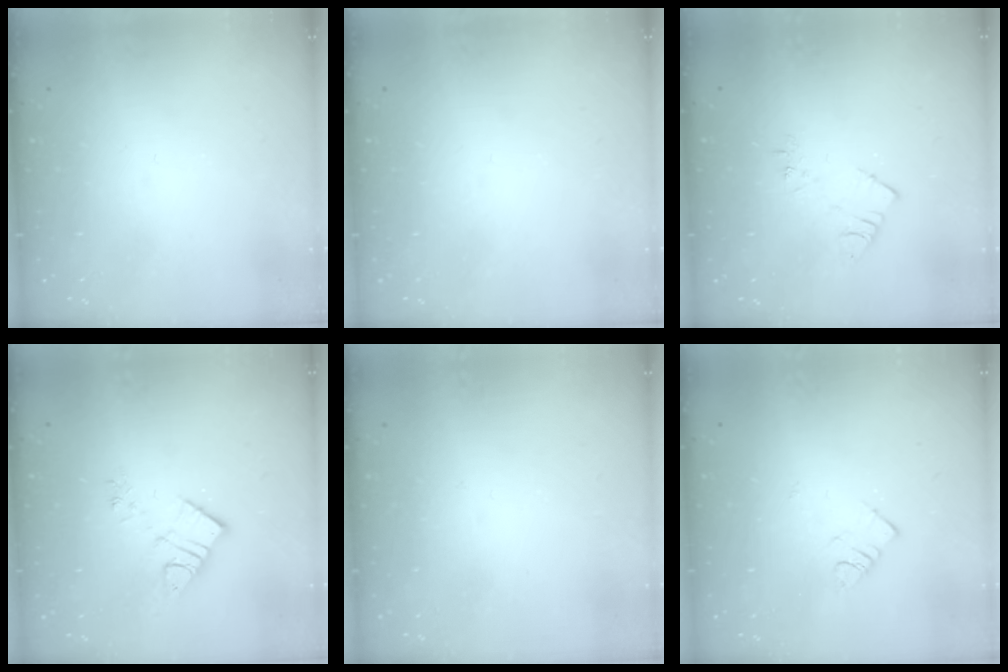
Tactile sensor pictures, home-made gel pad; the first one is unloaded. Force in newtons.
{"total": 0.0}
{"total": 7.5, "press": 7.5, "slide": 0.7}
{"total": 9.1, "press": 9.1, "slide": 0.5}
{"total": 2.6, "press": 2.5, "slide": 0.3}
{"total": 2.3, "press": 2.3, "slide": 0.4}